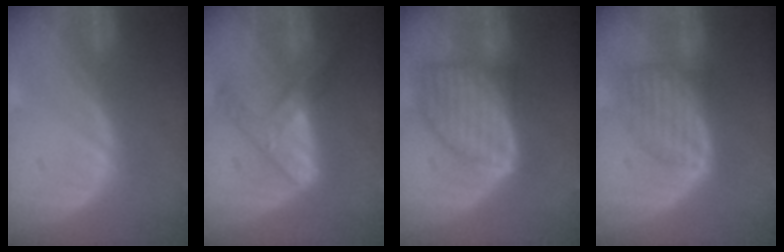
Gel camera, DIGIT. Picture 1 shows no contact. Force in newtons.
{"total": 7.1, "press": 6.0, "slide": 3.8}
{"total": 9.0, "press": 9.0, "slide": 0.6}
{"total": 7.3, "press": 6.6, "slide": 3.2}